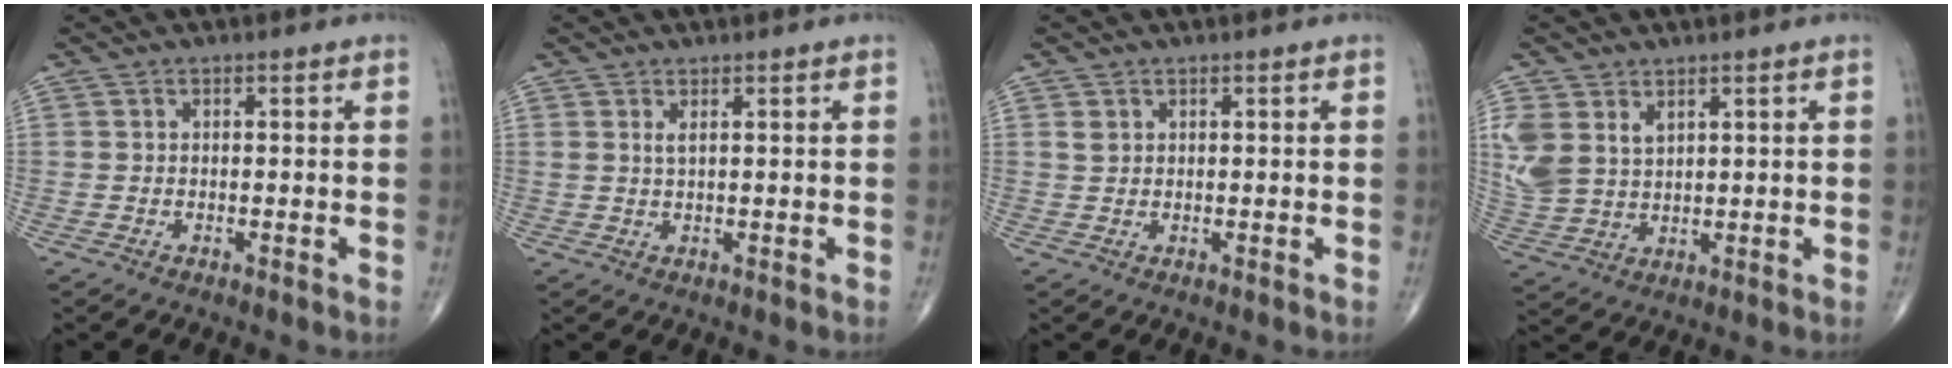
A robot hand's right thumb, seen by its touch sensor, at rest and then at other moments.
{"total": 1.2, "force": [0.6, 0.2, 0.9], "torque": [-0.022, -0.002, 0.015]}
{"total": 1.3, "force": [0.6, 0.9, 0.5], "torque": [-0.005, 0.000, 0.014]}
{"total": 8.6, "force": [3.5, 5.9, 5.1], "torque": [-0.109, -0.009, 0.086]}